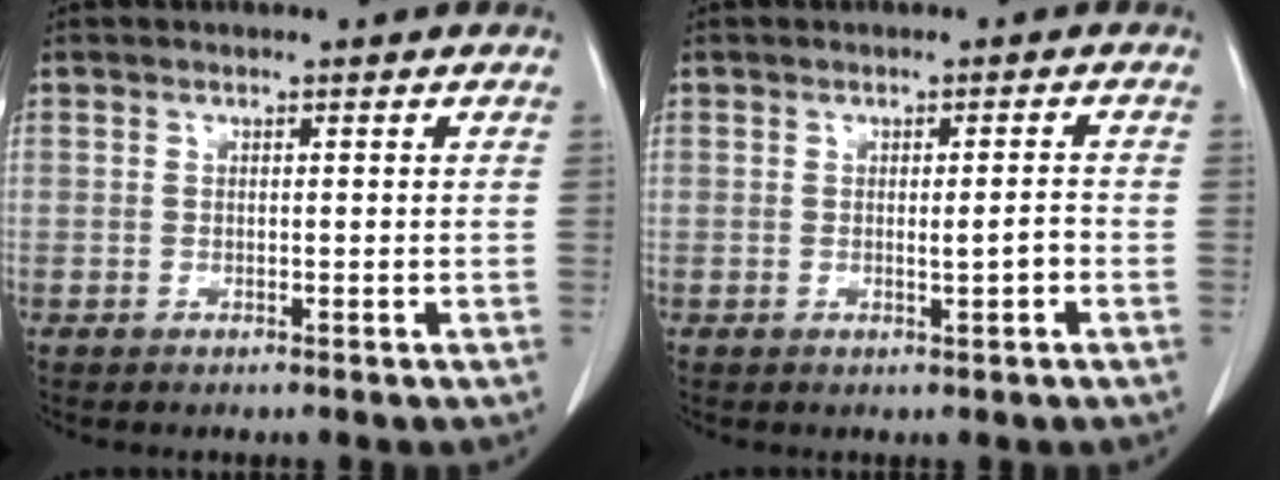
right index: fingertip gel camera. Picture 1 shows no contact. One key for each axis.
{"total": 2.3, "fx": -0.7, "fy": 0.1, "fz": 2.2, "tx": -0.032, "ty": -0.002, "tz": -0.009}